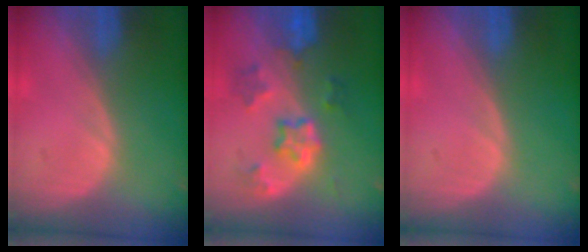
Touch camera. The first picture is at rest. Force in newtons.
{"total": 7.1, "press": 6.4, "slide": 3.2}
{"total": 0.0}